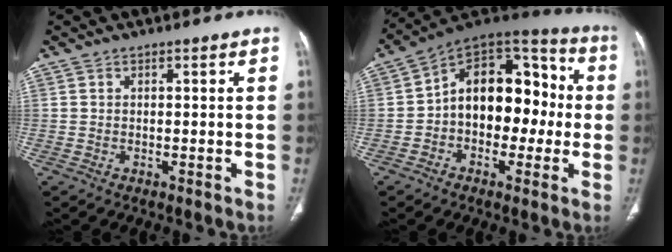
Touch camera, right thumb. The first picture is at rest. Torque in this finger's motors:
{"motor_torque": [-0.60, 1.69, 0.33, 0.19, 0.11]}